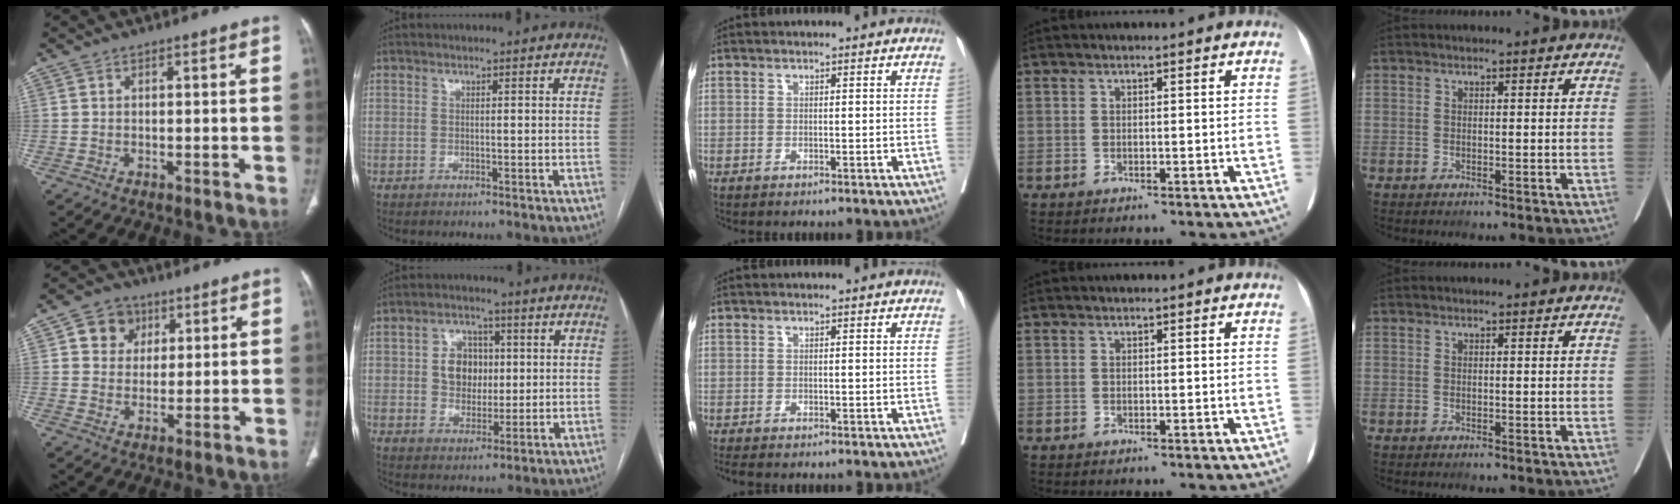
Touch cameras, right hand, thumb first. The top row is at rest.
{"thumb": {"total": 6.8, "force": [2.6, 5.9, 2.3], "torque": [-0.006, -0.004, 0.040]}, "index": {"total": 6.8, "force": [1.0, 5.4, 3.9], "torque": [-0.068, 0.016, 0.023]}, "middle": {"total": 1.2, "force": [-1.1, 0.2, 0.5], "torque": [-0.012, -0.005, -0.019]}}